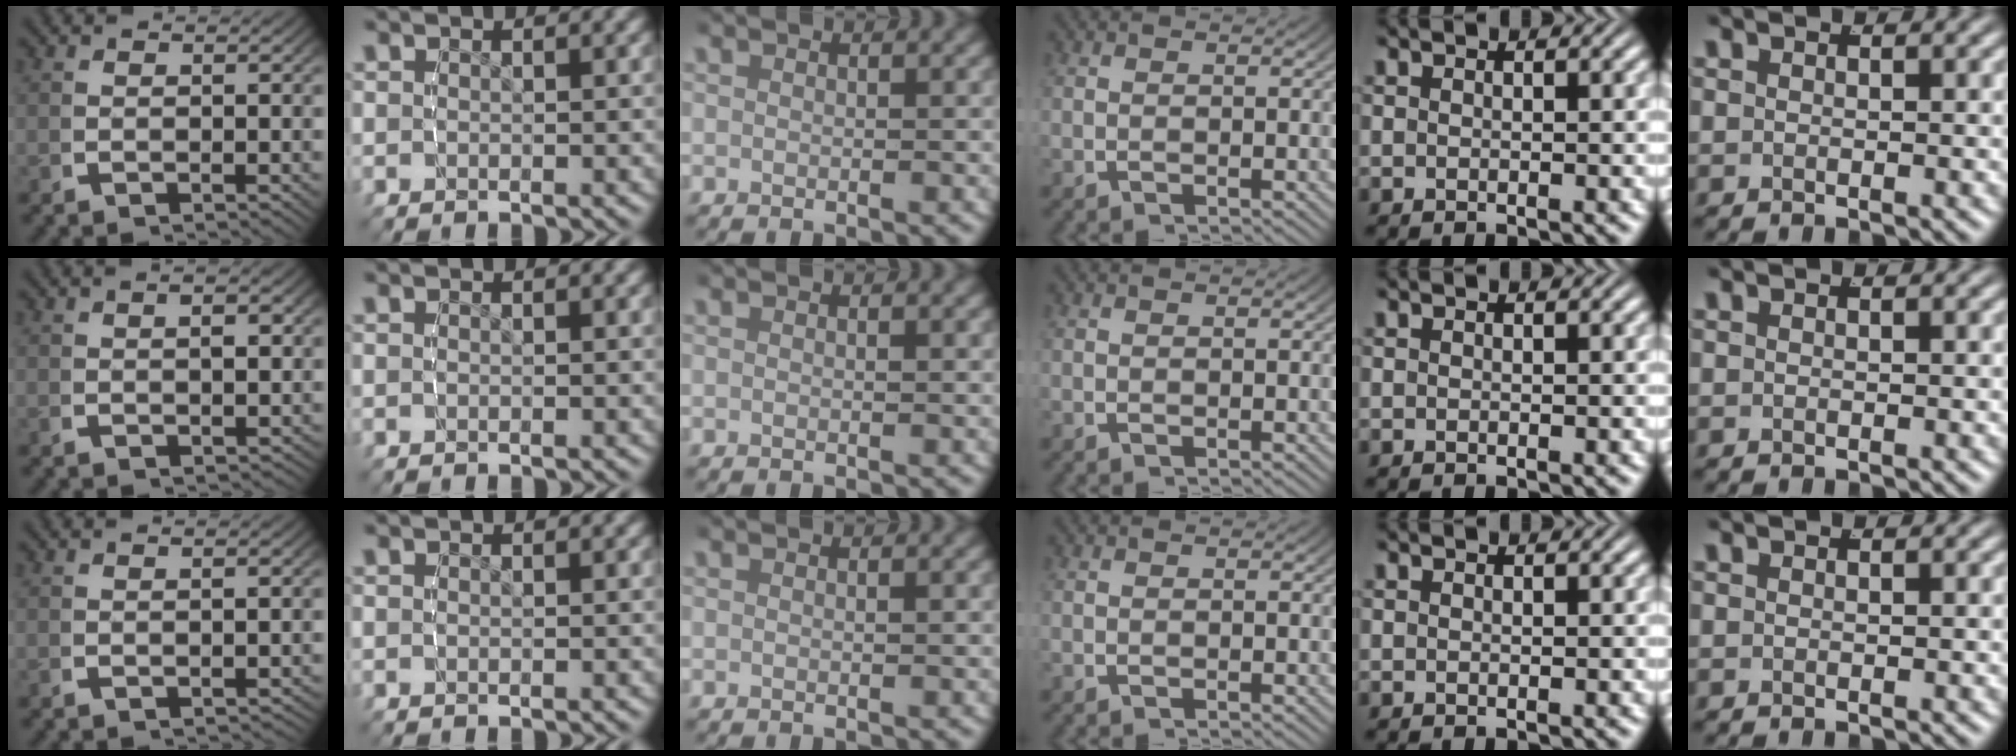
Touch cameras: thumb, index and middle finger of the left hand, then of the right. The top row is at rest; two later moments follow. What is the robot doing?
{"motion": "lift_and_place", "object": "sponge"}